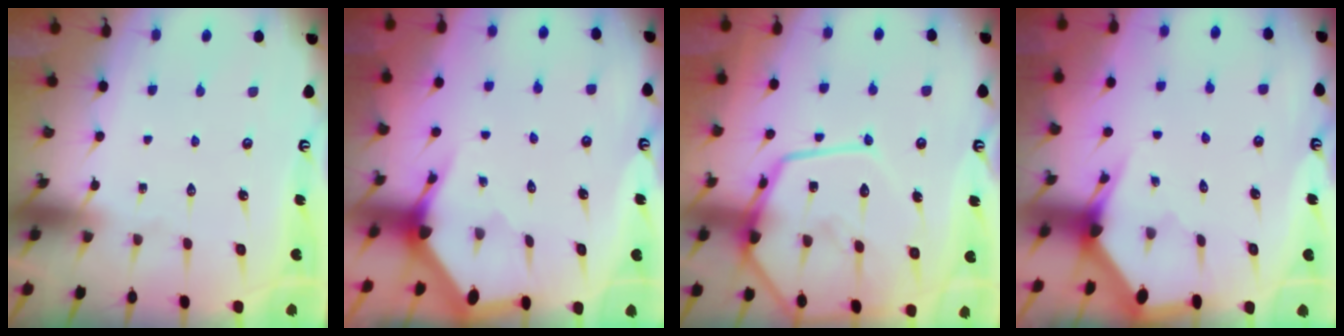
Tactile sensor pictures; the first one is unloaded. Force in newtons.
{"total": 2.9, "press": 2.9, "slide": 0.1}
{"total": 21.3, "press": 21.3, "slide": 1.8}
{"total": 2.9, "press": 2.9, "slide": 0.1}